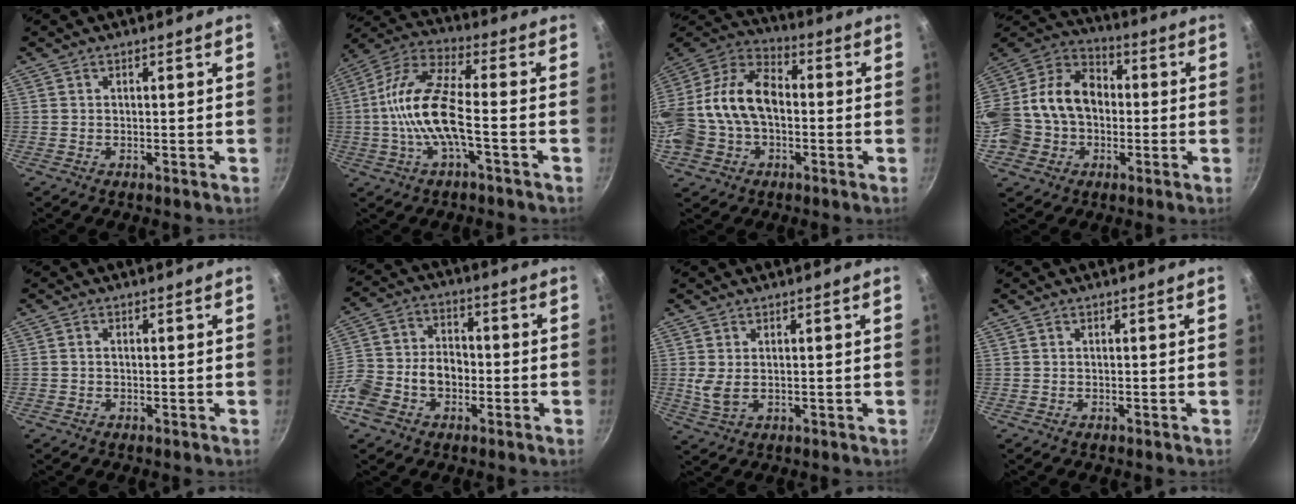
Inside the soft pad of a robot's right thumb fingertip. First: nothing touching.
{"total": 14.1, "force": [-2.6, 4.8, 13.0], "torque": [-0.263, 0.037, -0.066]}
{"total": 19.6, "force": [-1.6, 13.6, 14.0], "torque": [-0.268, 0.055, -0.036]}
{"total": 20.4, "force": [-2.2, 16.2, 12.2], "torque": [-0.223, 0.061, -0.047]}
{"total": 0.6, "force": [-0.1, 0.5, 0.4], "torque": [-0.006, 0.004, -0.003]}
{"total": 13.2, "force": [-4.2, 9.5, 8.2], "torque": [-0.138, 0.040, -0.087]}
{"total": 3.9, "force": [0.5, 2.1, 3.2], "torque": [-0.066, -0.006, 0.018]}
{"total": 0.0}